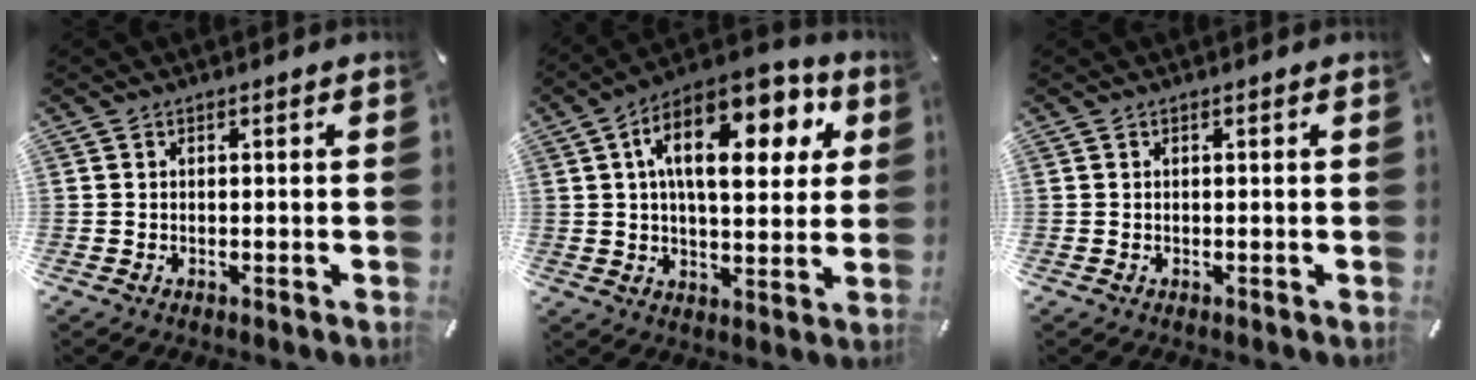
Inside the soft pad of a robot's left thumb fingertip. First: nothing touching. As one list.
[{"total": 18.1, "force": [7.0, 9.0, 14.1], "torque": [-0.216, -0.019, 0.112]}, {"total": 0.0}]